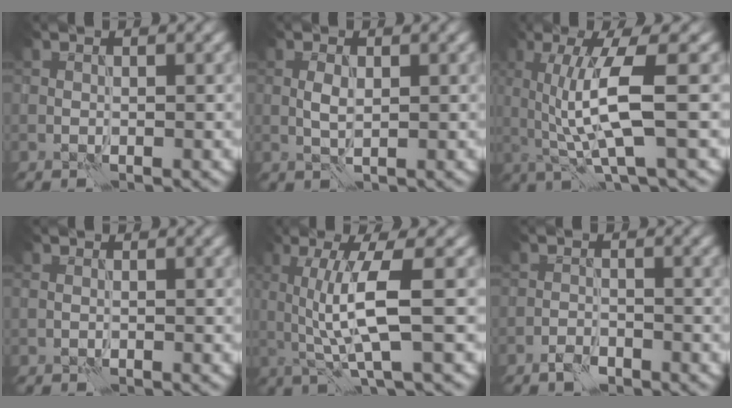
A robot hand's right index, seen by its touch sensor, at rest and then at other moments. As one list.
[{"total": 1.6, "force": [0.2, 0.6, 1.4], "torque": [-0.030, 0.003, 0.003]}, {"total": 6.5, "force": [0.3, 1.1, 6.4], "torque": [-0.124, -0.006, 0.011]}, {"total": 0.7, "force": [-0.1, 0.6, 0.4], "torque": [-0.007, 0.001, 0.000]}, {"total": 5.8, "force": [0.3, 0.9, 5.7], "torque": [-0.116, -0.004, 0.010]}, {"total": 1.5, "force": [-1.2, 0.6, 0.7], "torque": [-0.011, 0.004, -0.026]}]